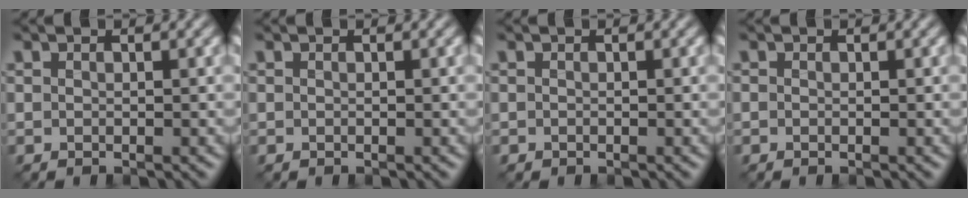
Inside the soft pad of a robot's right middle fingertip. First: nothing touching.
{"total": 0.0}
{"total": 0.0}
{"total": 0.0}